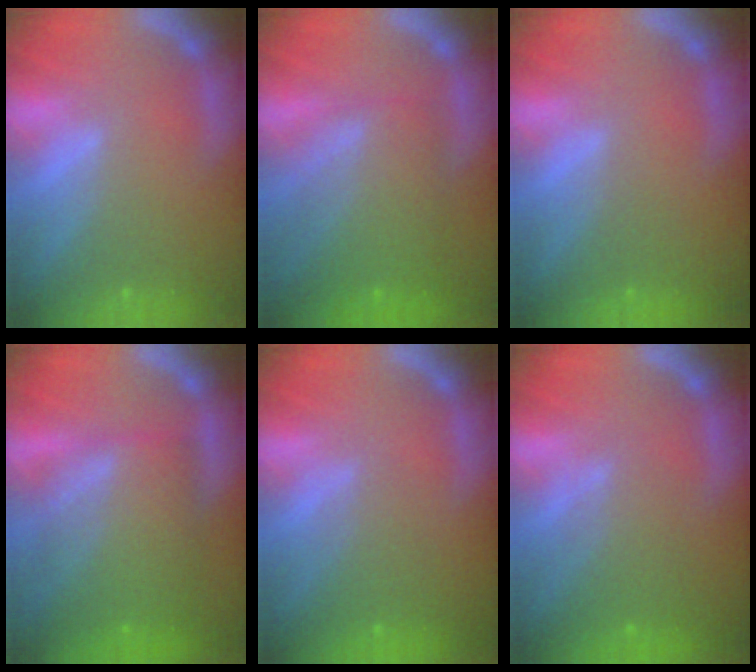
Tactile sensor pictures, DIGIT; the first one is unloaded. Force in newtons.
{"total": 8.0}
{"total": 1.0}
{"total": 10.0}
{"total": 3.0}
{"total": 4.1}